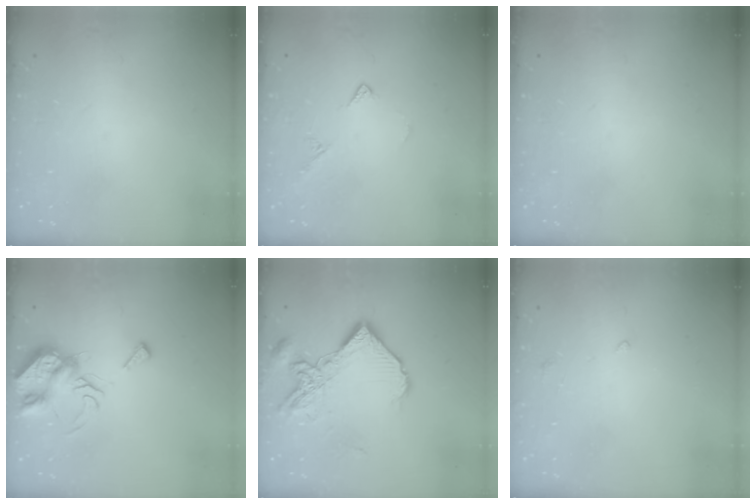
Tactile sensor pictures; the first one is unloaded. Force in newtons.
{"total": 6.4, "press": 6.4, "slide": 0.7}
{"total": 0.0}
{"total": 9.0, "press": 9.0, "slide": 0.6}
{"total": 12.9, "press": 12.8, "slide": 1.6}
{"total": 0.0}